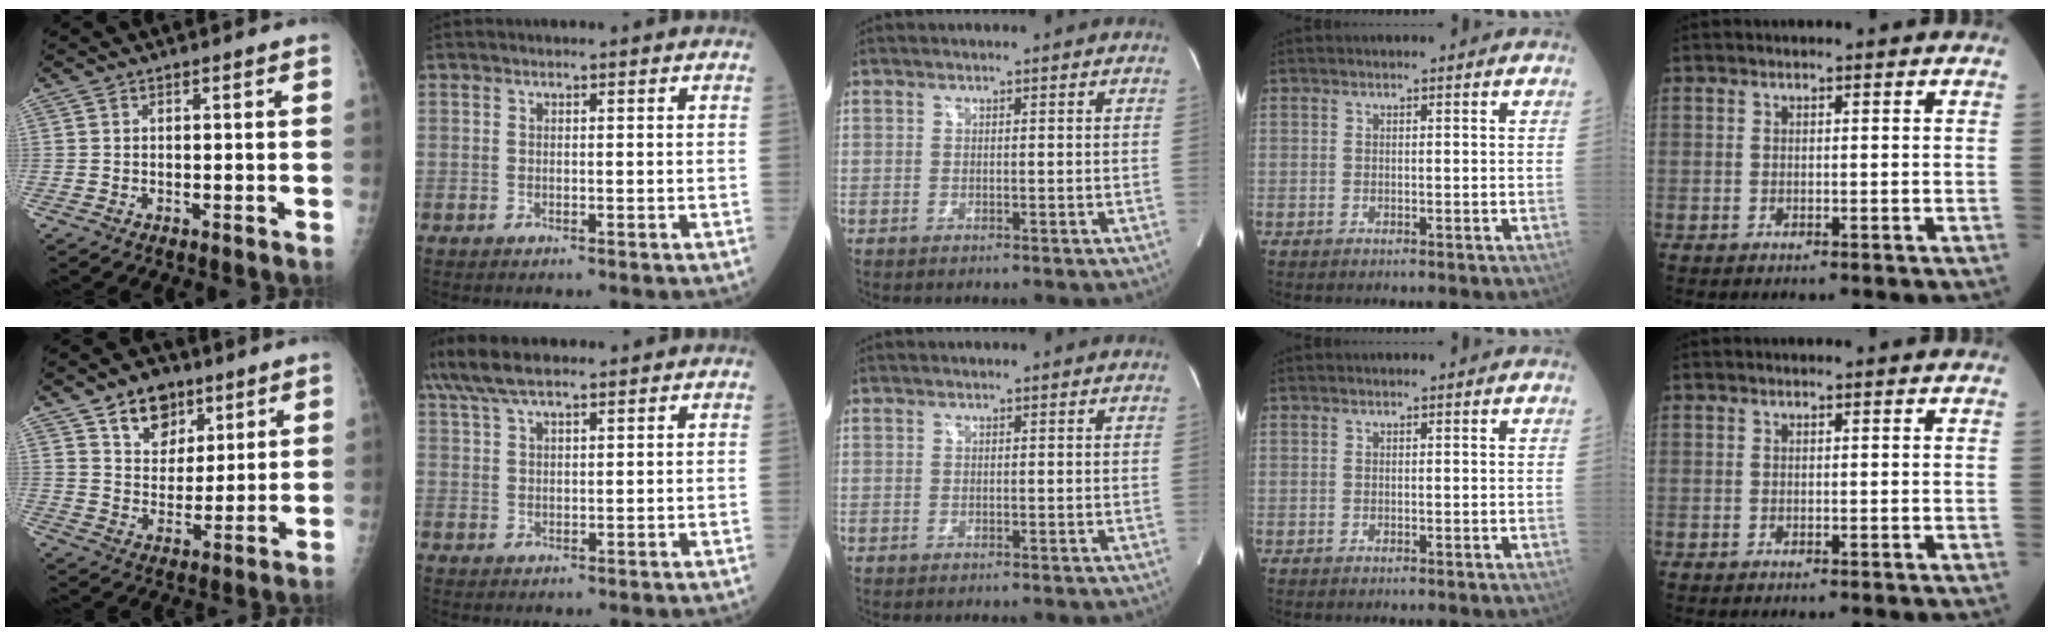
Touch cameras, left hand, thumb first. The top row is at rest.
{"thumb": {"total": 10.2, "force": [6.0, 6.9, 4.4], "torque": [-0.039, -0.031, 0.103]}, "index": {"total": 8.0, "force": [6.2, 1.7, 4.7], "torque": [-0.099, 0.034, 0.120]}}